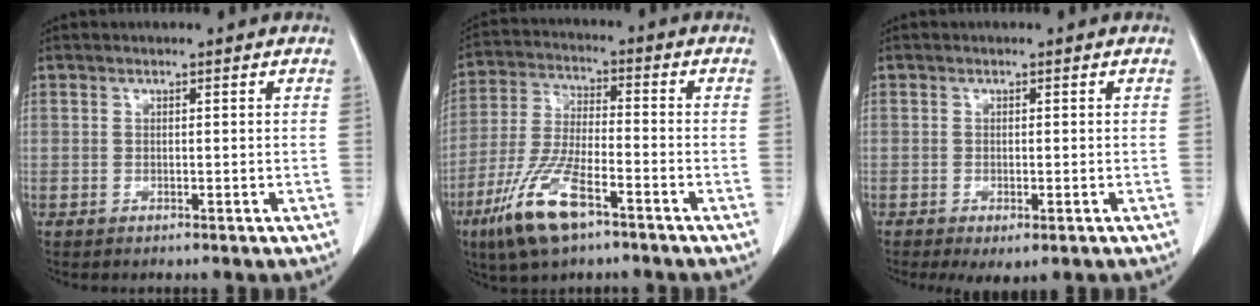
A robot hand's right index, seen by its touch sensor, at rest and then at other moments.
{"total": 12.1, "force": [-7.0, 2.9, 9.5], "torque": [-0.203, -0.020, -0.129]}
{"total": 3.1, "force": [-1.8, 1.0, 2.4], "torque": [-0.035, -0.008, -0.021]}